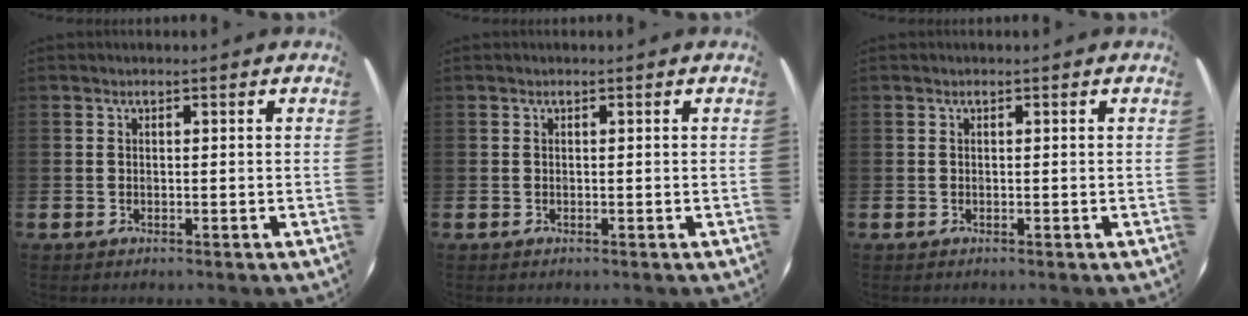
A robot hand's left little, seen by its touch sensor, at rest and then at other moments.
{"total": 0.0}
{"total": 0.0}